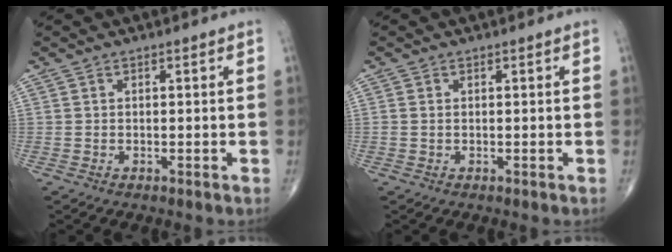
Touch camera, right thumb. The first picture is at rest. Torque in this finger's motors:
{"motor_torque": [-0.47, 0.27, 0.01, 0.03, -0.02]}